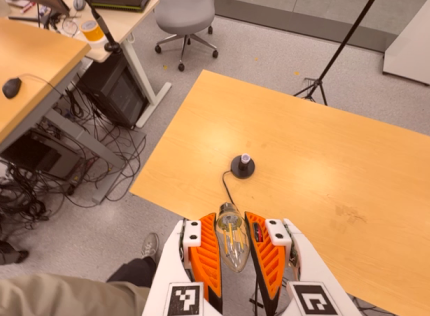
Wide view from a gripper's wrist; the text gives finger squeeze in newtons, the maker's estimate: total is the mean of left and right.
{"total": 20.9, "left": 22.5, "right": 19.3}